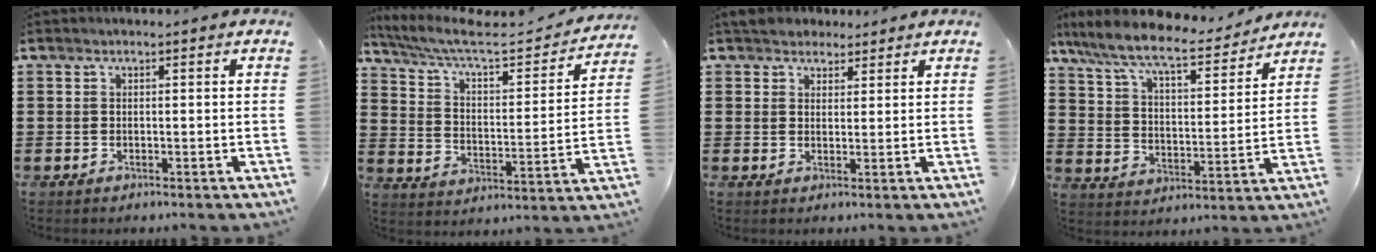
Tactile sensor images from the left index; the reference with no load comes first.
{"total": 6.8, "force": [5.8, 0.8, 3.6], "torque": [-0.095, -0.036, 0.093]}
{"total": 3.0, "force": [2.4, 1.7, 0.4], "torque": [-0.018, 0.007, 0.047]}
{"total": 9.2, "force": [7.9, 1.2, 4.5], "torque": [-0.119, -0.044, 0.134]}